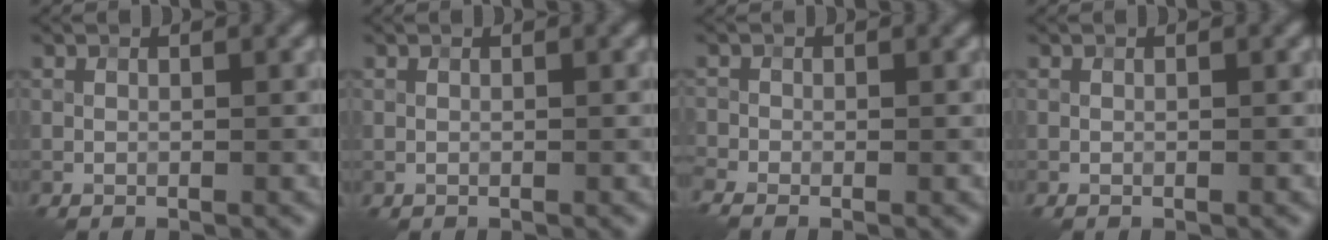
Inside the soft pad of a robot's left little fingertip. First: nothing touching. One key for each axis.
{"total": 0.0}
{"total": 2.3, "fx": -1.8, "fy": 0.9, "fz": 1.2, "tx": -0.022, "ty": -0.008, "tz": -0.046}
{"total": 0.0}